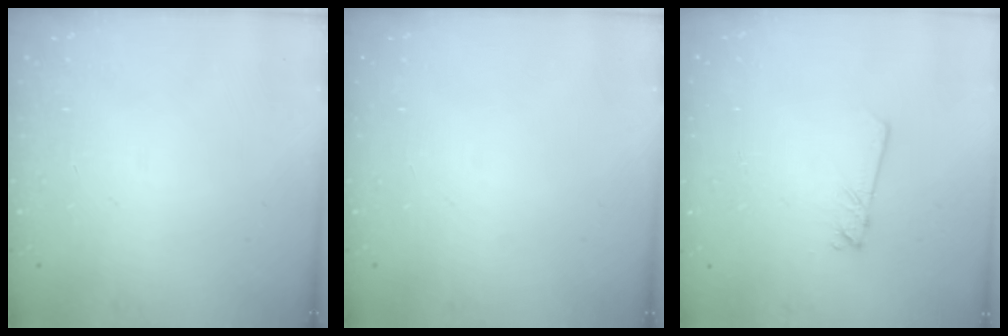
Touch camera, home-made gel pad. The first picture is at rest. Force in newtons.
{"total": 0.0}
{"total": 2.0, "press": 2.0, "slide": 0.1}